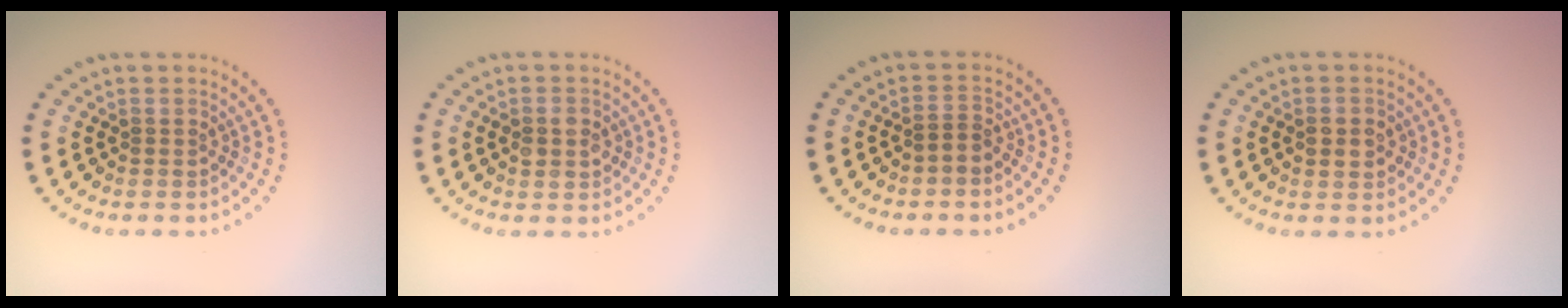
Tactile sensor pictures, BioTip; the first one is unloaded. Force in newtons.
{"total": 2.4, "press": 2.4, "slide": 0.1}
{"total": 0.9, "press": 0.6, "slide": 0.7}
{"total": 1.7, "press": 1.7, "slide": 0.2}